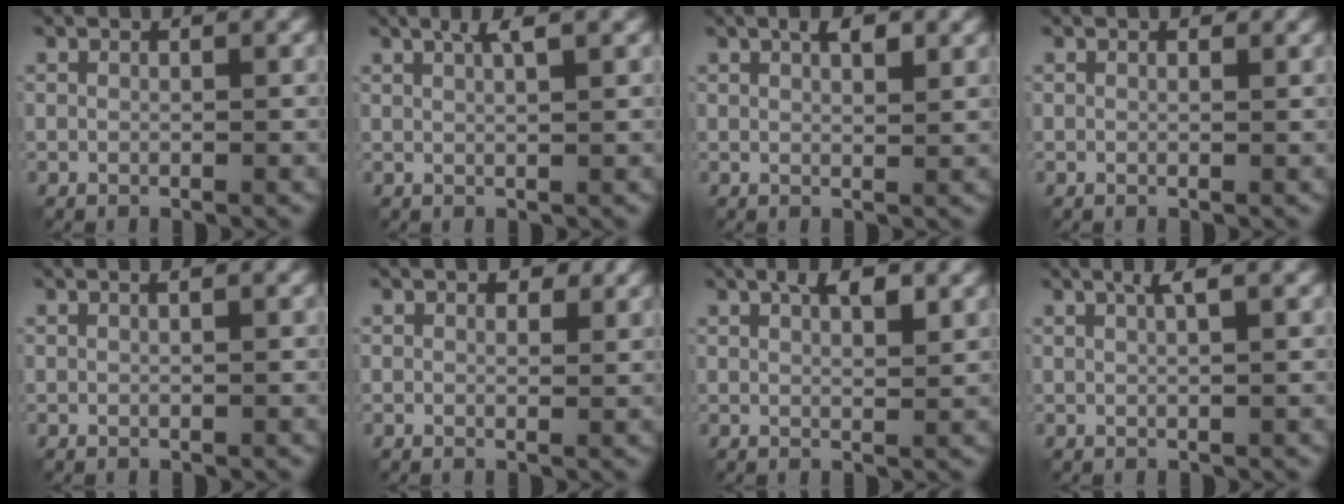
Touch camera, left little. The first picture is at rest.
{"total": 2.4, "force": [1.4, 0.4, 1.9], "torque": [-0.025, 0.004, 0.018]}
{"total": 2.3, "force": [1.3, 0.9, 1.7], "torque": [-0.024, 0.003, 0.020]}
{"total": 0.6, "force": [0.4, 0.3, 0.3], "torque": [-0.003, 0.000, 0.004]}
{"total": 0.5, "force": [0.3, 0.1, 0.4], "torque": [-0.008, 0.003, 0.005]}
{"total": 1.7, "force": [1.1, 1.0, 1.0], "torque": [-0.009, -0.001, 0.016]}
{"total": 3.3, "force": [1.8, 1.2, 2.6], "torque": [-0.040, 0.002, 0.029]}
{"total": 2.0, "force": [1.1, 0.3, 1.6], "torque": [-0.024, 0.005, 0.015]}